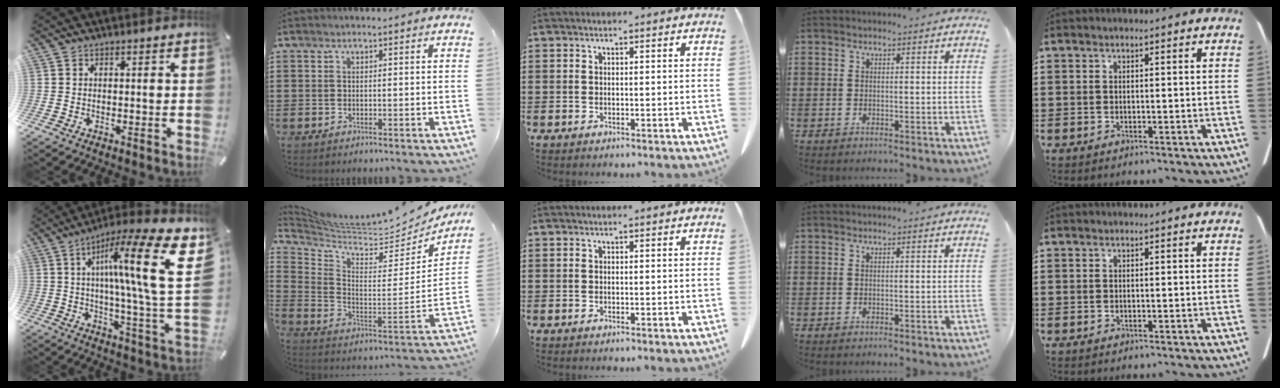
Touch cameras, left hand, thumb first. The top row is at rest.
{"thumb": {"total": 23.6, "force": [7.4, 3.2, 22.2], "torque": [-0.337, -0.047, 0.099]}, "index": {"total": 5.9, "force": [5.7, 0.8, 1.2], "torque": [-0.062, -0.059, 0.093]}}